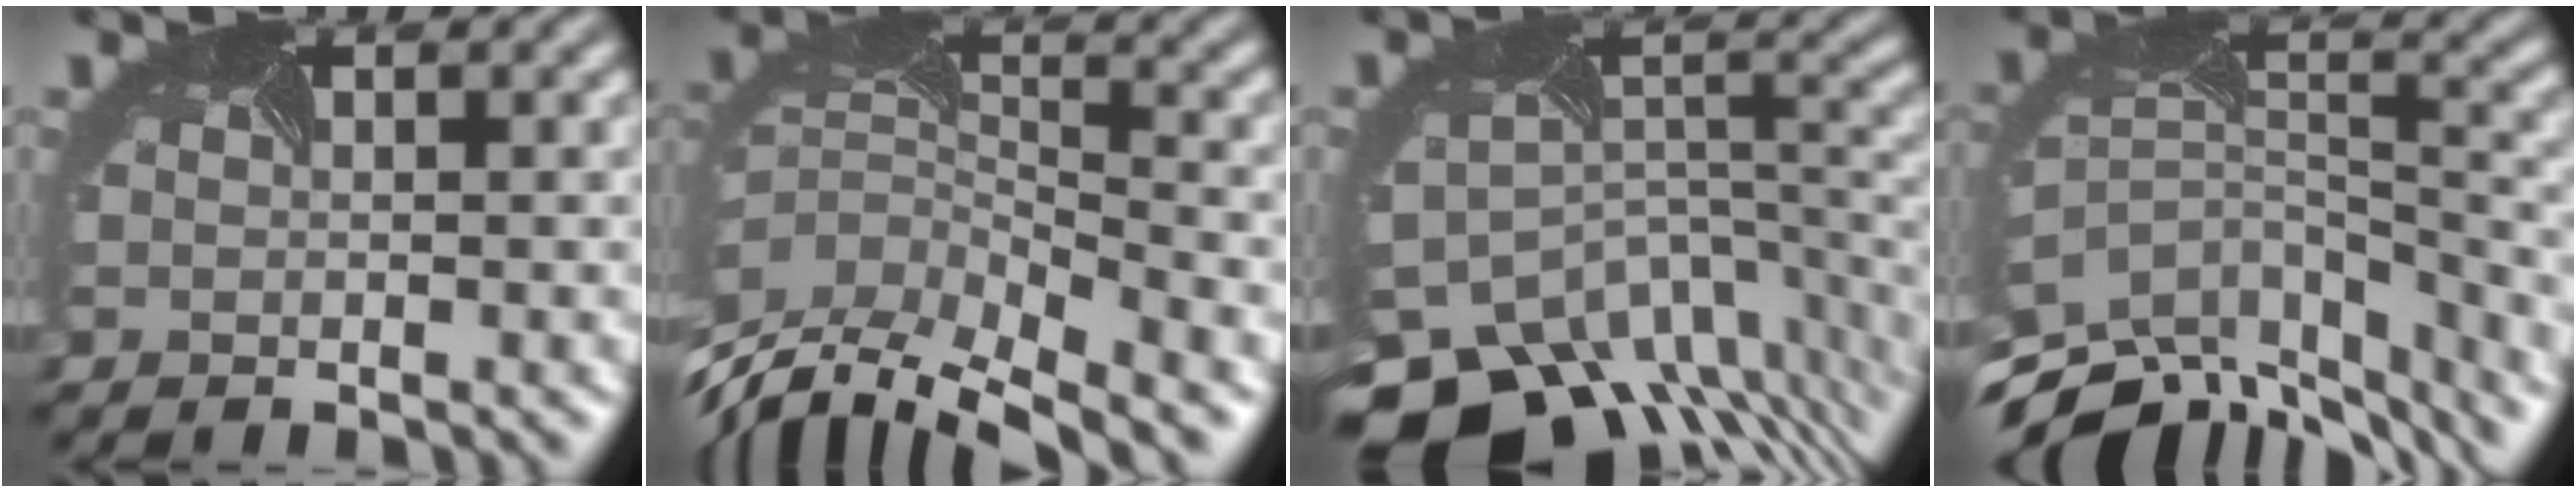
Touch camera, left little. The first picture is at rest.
{"total": 10.0, "force": [-6.9, 4.8, 5.5], "torque": [-0.135, -0.009, -0.092]}
{"total": 11.7, "force": [-8.7, 6.1, 4.9], "torque": [-0.105, -0.022, -0.121]}
{"total": 11.8, "force": [-8.7, 5.7, 5.5], "torque": [-0.144, 0.003, -0.120]}